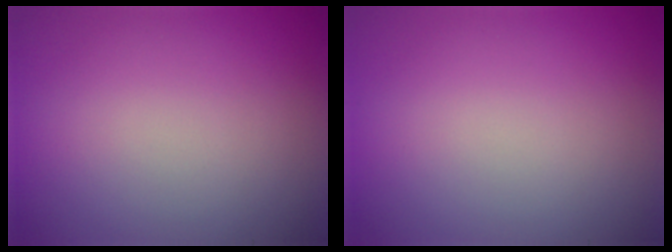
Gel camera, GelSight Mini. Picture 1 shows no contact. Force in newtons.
{"total": 0.0}